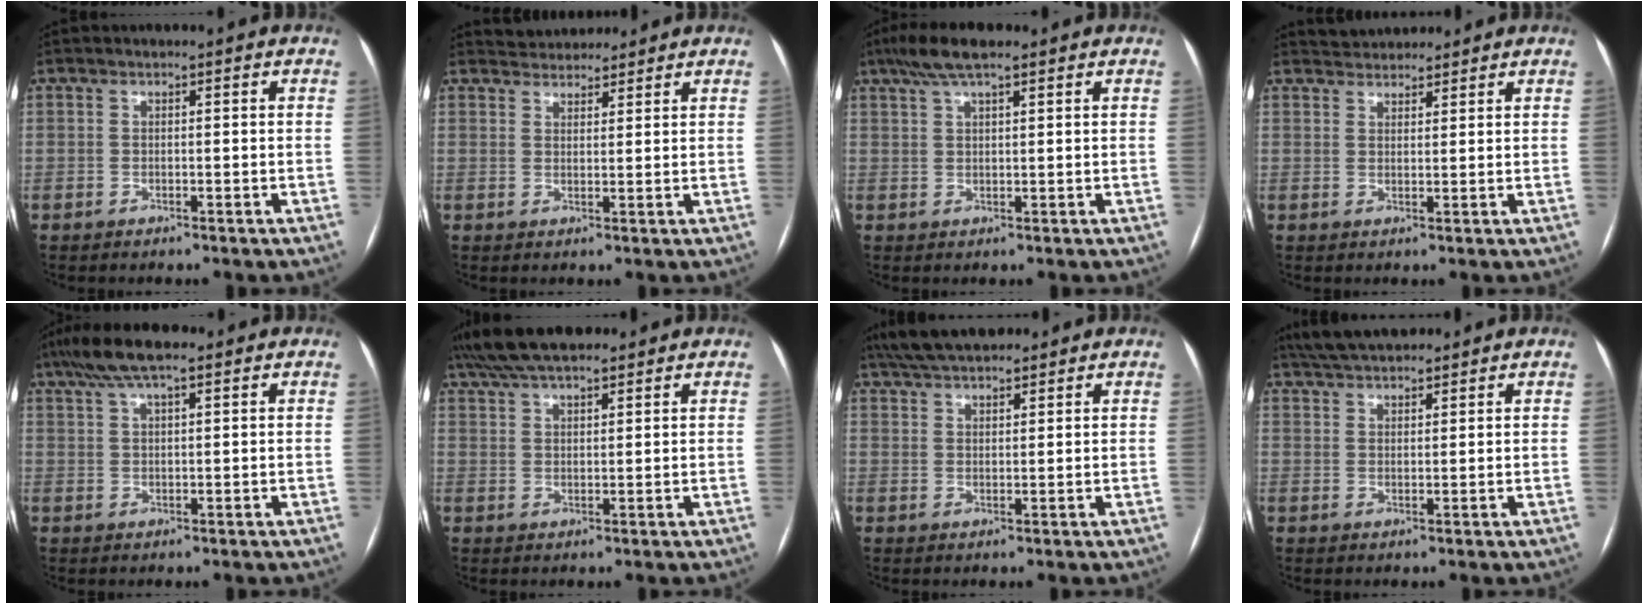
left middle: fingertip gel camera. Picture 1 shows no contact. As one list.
[{"total": 5.0, "force": [4.7, 1.6, 0.6], "torque": [-0.008, 0.025, 0.072]}, {"total": 6.2, "force": [4.3, 1.2, 4.3], "torque": [-0.086, 0.027, 0.076]}, {"total": 4.5, "force": [4.2, 1.5, 0.5], "torque": [-0.007, 0.029, 0.066]}, {"total": 8.1, "force": [5.6, 1.8, 5.6], "torque": [-0.107, 0.036, 0.097]}, {"total": 11.4, "force": [9.3, 3.0, 5.7], "torque": [-0.099, 0.046, 0.157]}, {"total": 9.4, "force": [8.0, 2.3, 4.3], "torque": [-0.071, 0.035, 0.135]}, {"total": 8.2, "force": [7.2, 2.0, 3.5], "torque": [-0.058, 0.034, 0.121]}]